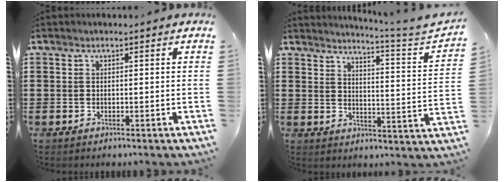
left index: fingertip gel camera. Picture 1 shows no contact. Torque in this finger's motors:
{"motor_torque": [-0.81, 0.92, -0.35, -0.01]}